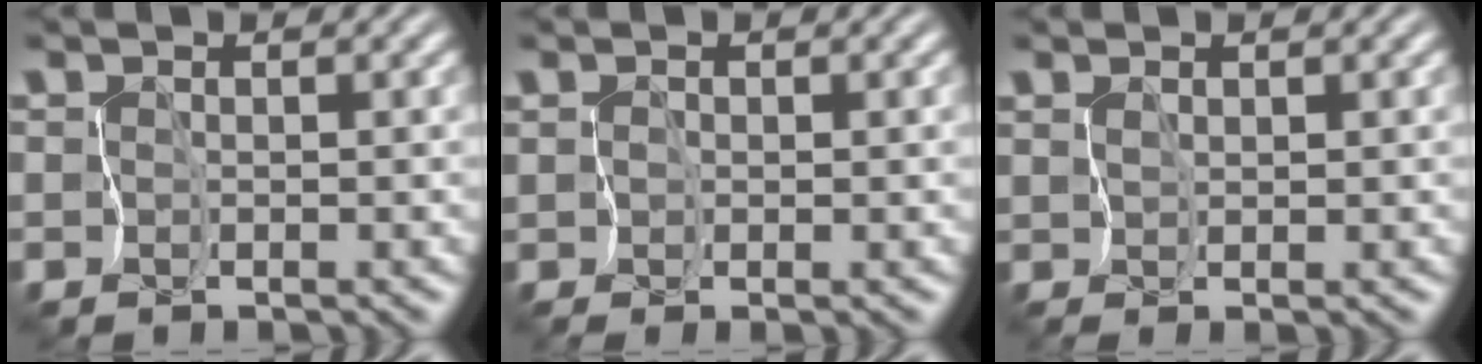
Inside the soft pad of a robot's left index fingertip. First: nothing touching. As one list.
[{"total": 0.7, "force": [0.1, -0.6, -0.2], "torque": [-0.002, 0.000, 0.001]}, {"total": 1.0, "force": [0.4, -0.9, -0.1], "torque": [-0.013, -0.001, 0.008]}]